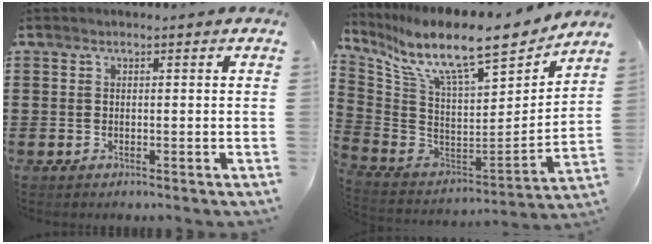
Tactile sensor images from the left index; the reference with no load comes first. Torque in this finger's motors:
{"motor_torque": [2.14, 0.00, 1.05, 0.21]}